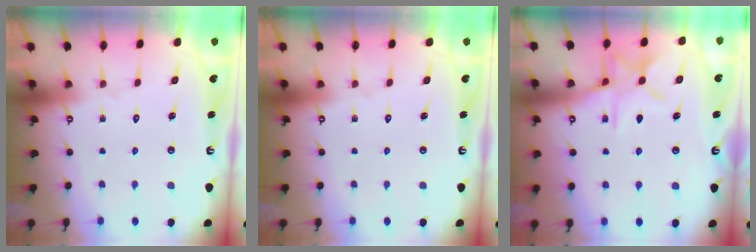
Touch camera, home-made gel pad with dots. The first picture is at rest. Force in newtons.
{"total": 0.0}
{"total": 10.2, "press": 10.2, "slide": 0.9}